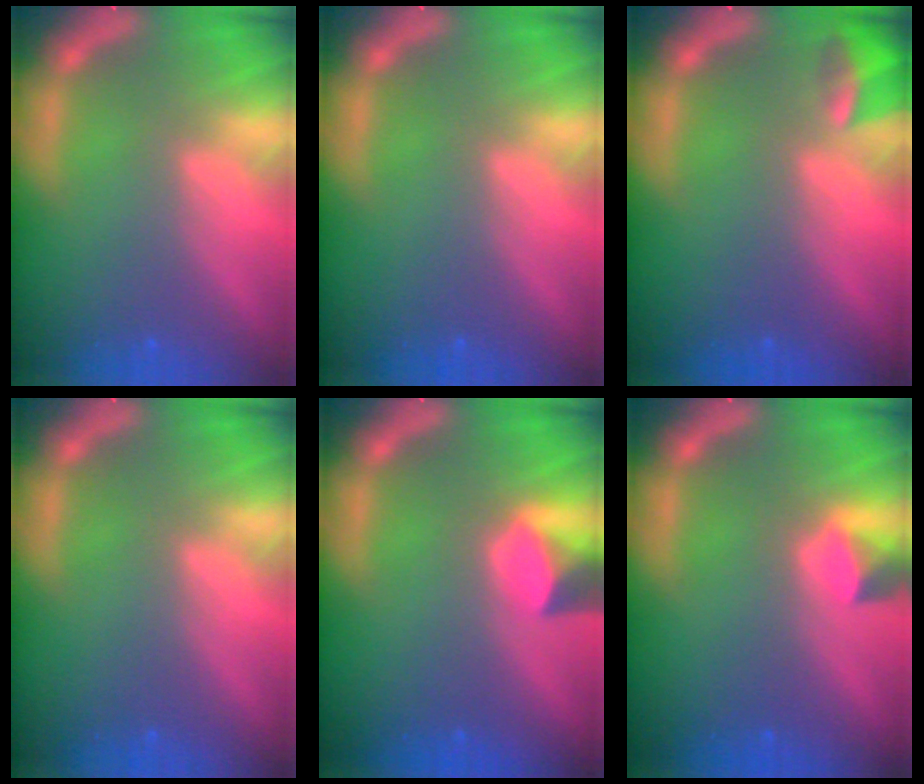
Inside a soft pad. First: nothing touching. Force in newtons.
{"total": 0.0}
{"total": 2.9}
{"total": 0.0}
{"total": 3.0}
{"total": 1.9}